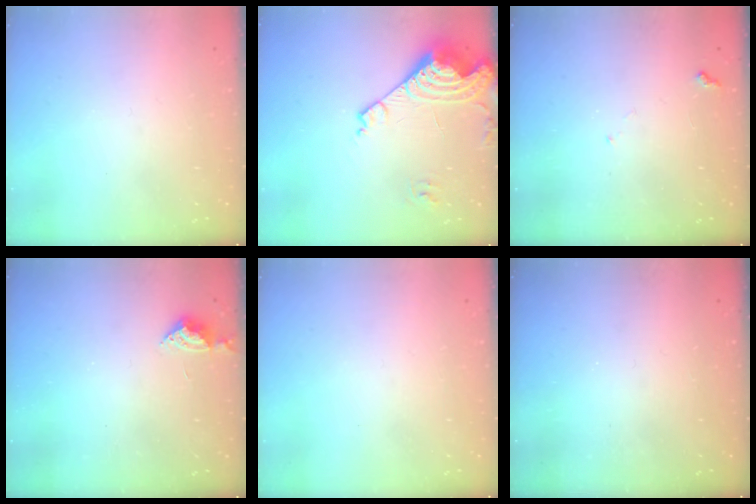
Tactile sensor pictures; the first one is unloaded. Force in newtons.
{"total": 16.9, "press": 16.7, "slide": 2.1}
{"total": 5.6, "press": 5.6, "slide": 0.5}
{"total": 4.0, "press": 4.0, "slide": 0.7}
{"total": 0.0}
{"total": 0.9, "press": 0.9, "slide": 0.3}